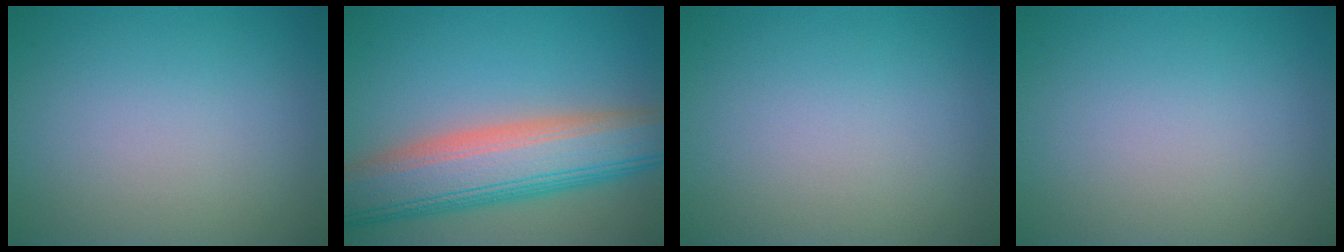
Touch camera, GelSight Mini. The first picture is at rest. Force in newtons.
{"total": 9.9, "press": 9.9, "slide": 0.5}
{"total": 0.0}
{"total": 0.0}